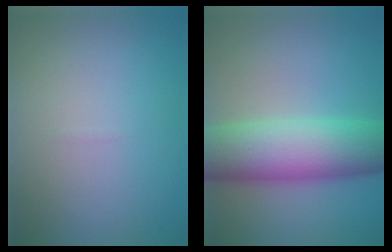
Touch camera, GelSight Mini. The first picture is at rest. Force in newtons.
{"total": 10.3, "press": 10.3, "slide": 0.3}